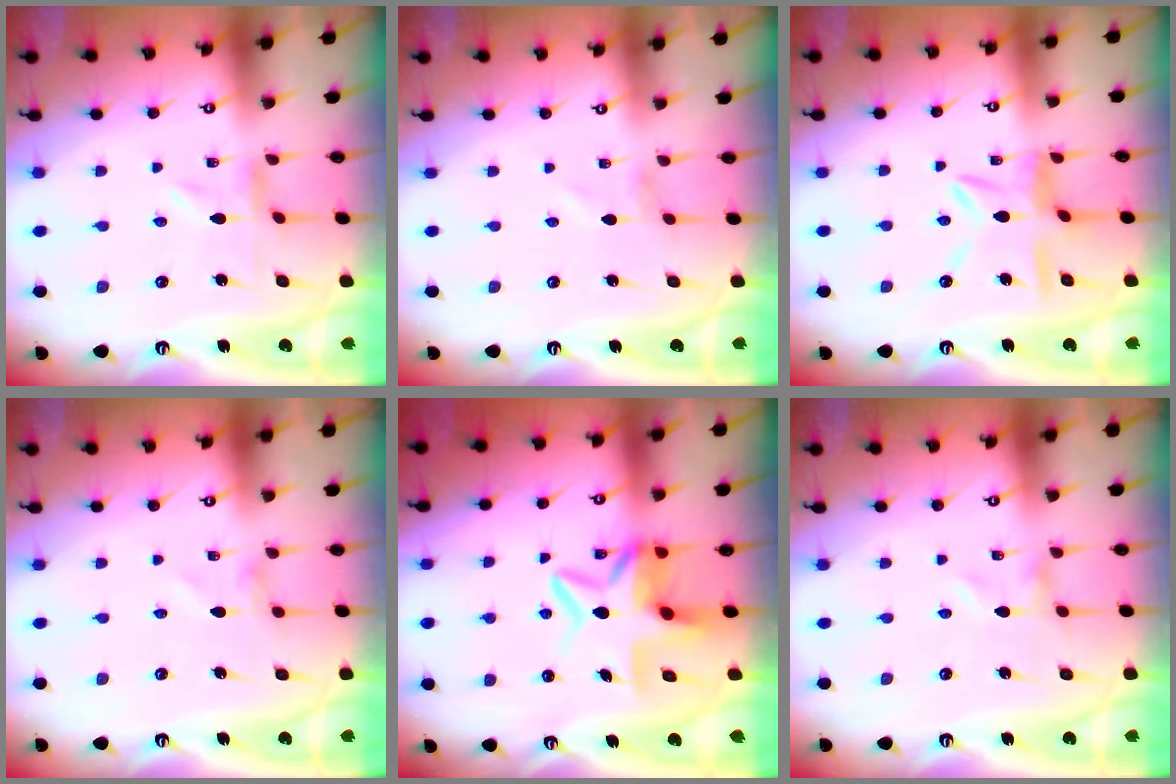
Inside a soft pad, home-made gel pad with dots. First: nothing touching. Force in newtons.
{"total": 1.0, "press": 1.0, "slide": 0.1}
{"total": 9.2, "press": 9.1, "slide": 0.9}
{"total": 0.7, "press": 0.7, "slide": 0.1}
{"total": 9.0, "press": 8.8, "slide": 2.1}
{"total": 0.0}